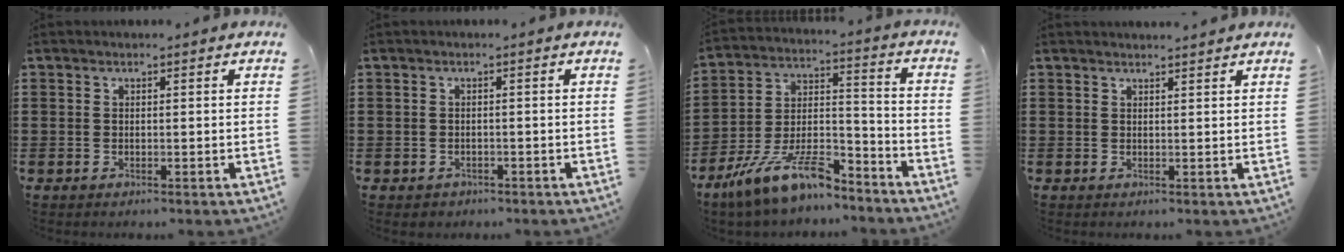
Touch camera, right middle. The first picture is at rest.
{"total": 0.7, "force": [-0.5, 0.4, 0.0], "torque": [-0.002, 0.004, -0.014]}
{"total": 12.4, "force": [-10.0, 2.9, 6.7], "torque": [-0.127, 0.027, -0.192]}
{"total": 1.2, "force": [1.2, -0.1, 0.2], "torque": [0.003, -0.005, 0.020]}